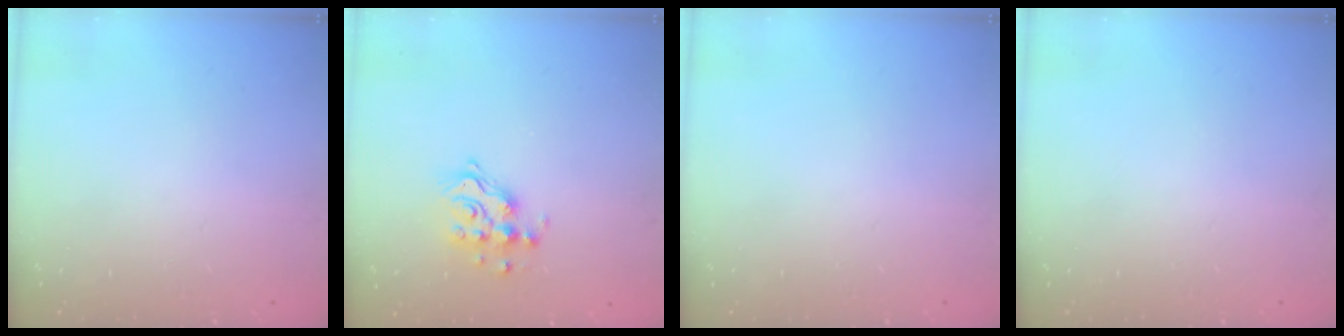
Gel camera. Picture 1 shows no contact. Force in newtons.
{"total": 11.5, "press": 11.4, "slide": 1.0}
{"total": 0.0}
{"total": 0.0}